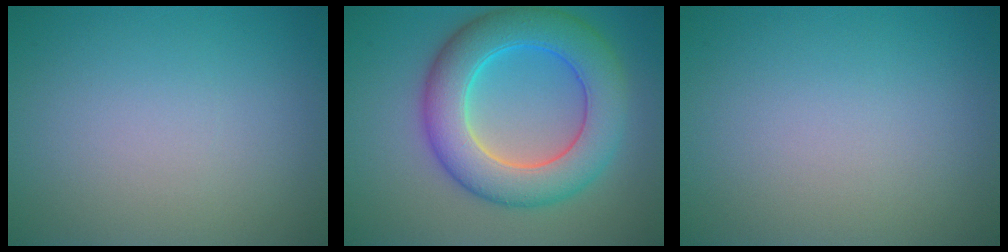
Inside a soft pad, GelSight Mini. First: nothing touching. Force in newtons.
{"total": 8.7, "press": 8.7, "slide": 0.2}
{"total": 0.0}